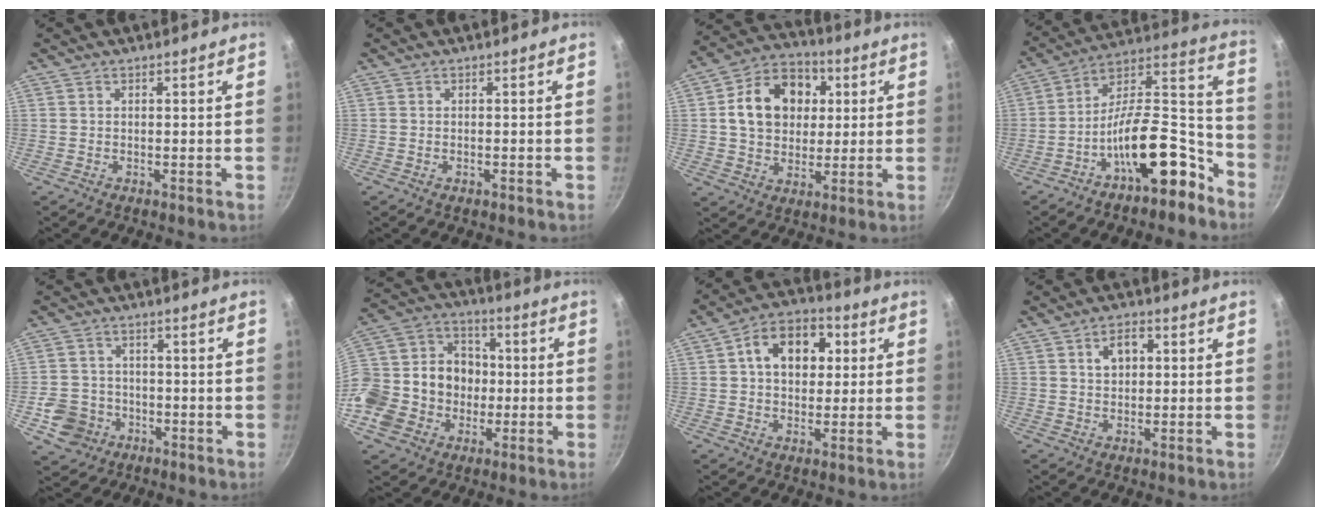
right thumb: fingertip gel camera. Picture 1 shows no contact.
{"total": 0.7, "force": [-0.4, 0.3, 0.5], "torque": [-0.008, 0.001, -0.007]}
{"total": 15.5, "force": [3.1, 12.1, 9.2], "torque": [-0.123, 0.019, 0.042]}
{"total": 18.9, "force": [-10.4, 7.9, 13.7], "torque": [-0.157, 0.110, -0.173]}
{"total": 8.2, "force": [-3.2, 7.0, 2.7], "torque": [-0.029, 0.029, -0.051]}
{"total": 21.9, "force": [-3.5, 18.9, 10.6], "torque": [-0.207, 0.052, -0.053]}
{"total": 12.6, "force": [2.8, 9.0, 8.4], "torque": [-0.091, 0.015, 0.030]}
{"total": 4.9, "force": [1.2, 3.4, 3.4], "torque": [-0.033, 0.008, 0.019]}